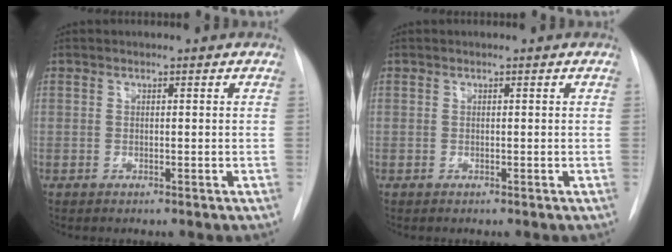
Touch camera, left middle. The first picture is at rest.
{"total": 0.0}